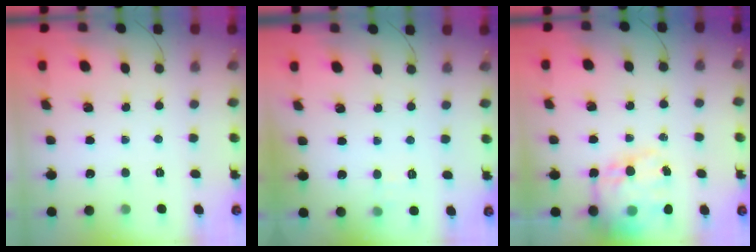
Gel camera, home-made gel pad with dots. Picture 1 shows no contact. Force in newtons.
{"total": 5.5, "press": 5.3, "slide": 1.3}
{"total": 18.0, "press": 17.4, "slide": 4.6}